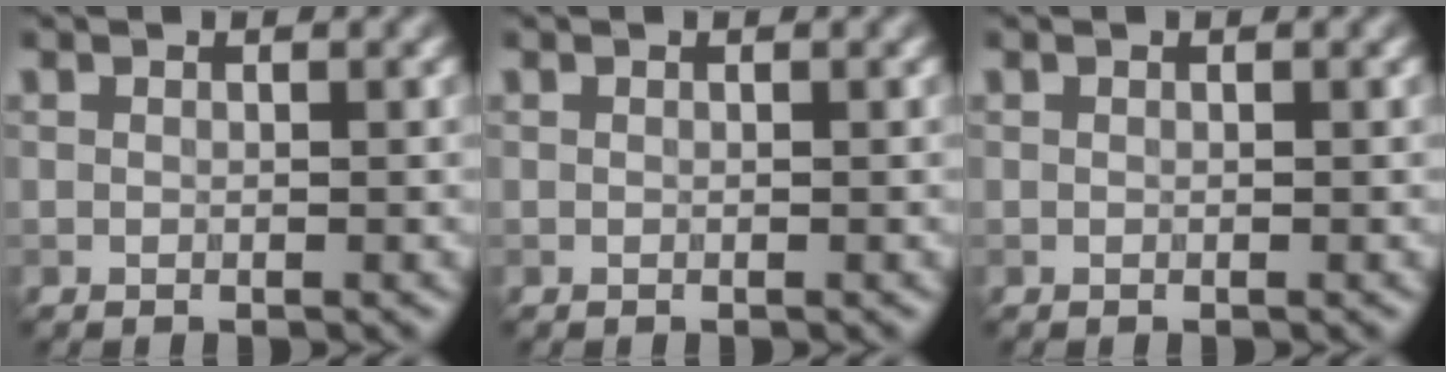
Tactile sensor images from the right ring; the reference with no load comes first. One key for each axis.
{"total": 0.0}
{"total": 0.0}